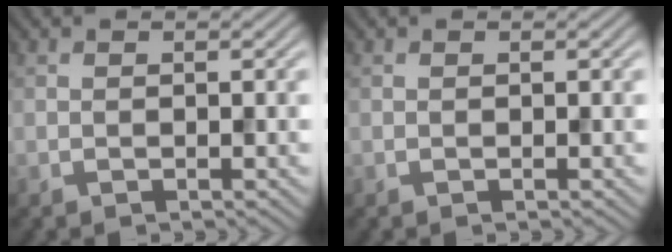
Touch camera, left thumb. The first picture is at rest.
{"total": 0.0}